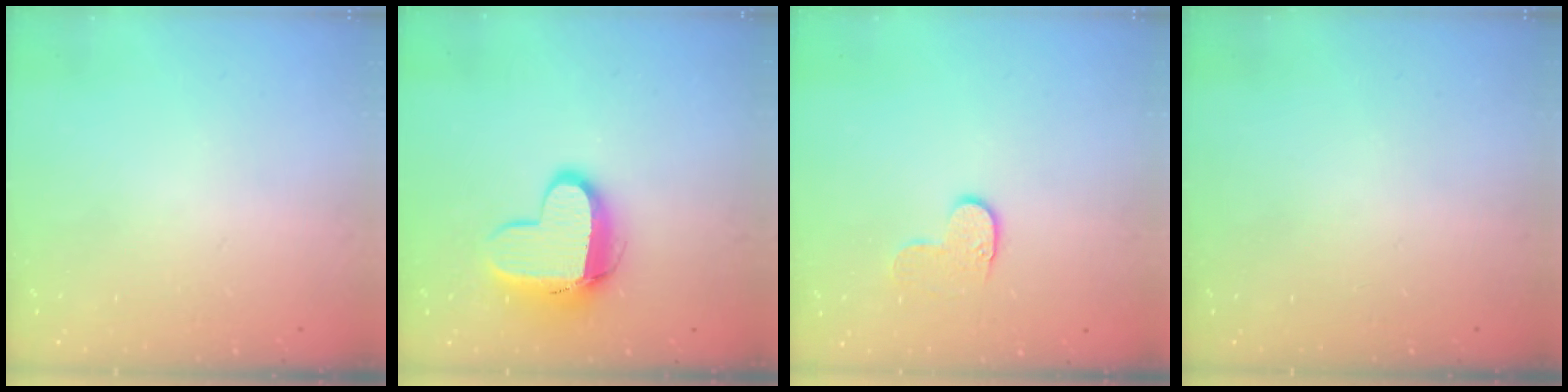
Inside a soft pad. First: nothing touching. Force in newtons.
{"total": 11.4, "press": 11.4, "slide": 1.1}
{"total": 5.4, "press": 5.4, "slide": 0.3}
{"total": 0.0}